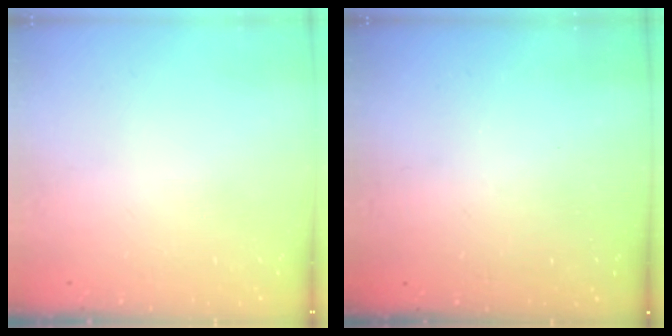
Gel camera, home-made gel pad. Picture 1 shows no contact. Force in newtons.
{"total": 3.2, "press": 3.2, "slide": 0.1}